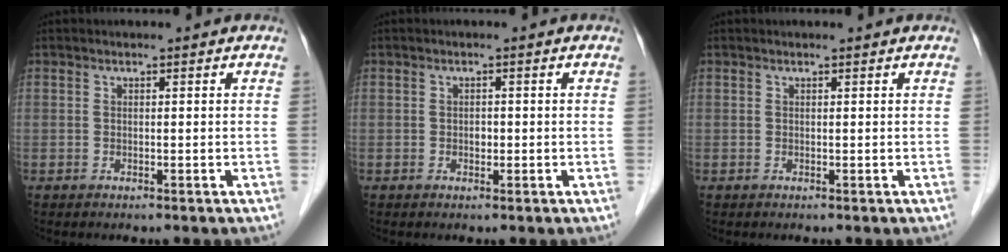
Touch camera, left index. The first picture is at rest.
{"total": 0.8, "force": [-0.1, 0.6, 0.5], "torque": [-0.009, 0.001, -0.003]}
{"total": 0.6, "force": [0.6, -0.1, 0.1], "torque": [-0.008, -0.001, 0.010]}